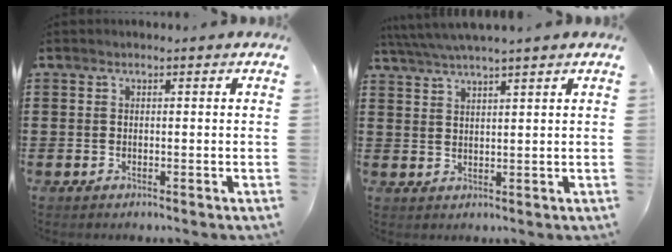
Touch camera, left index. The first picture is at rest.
{"total": 3.4, "force": [3.1, -0.6, 1.3], "torque": [-0.034, -0.007, 0.056]}